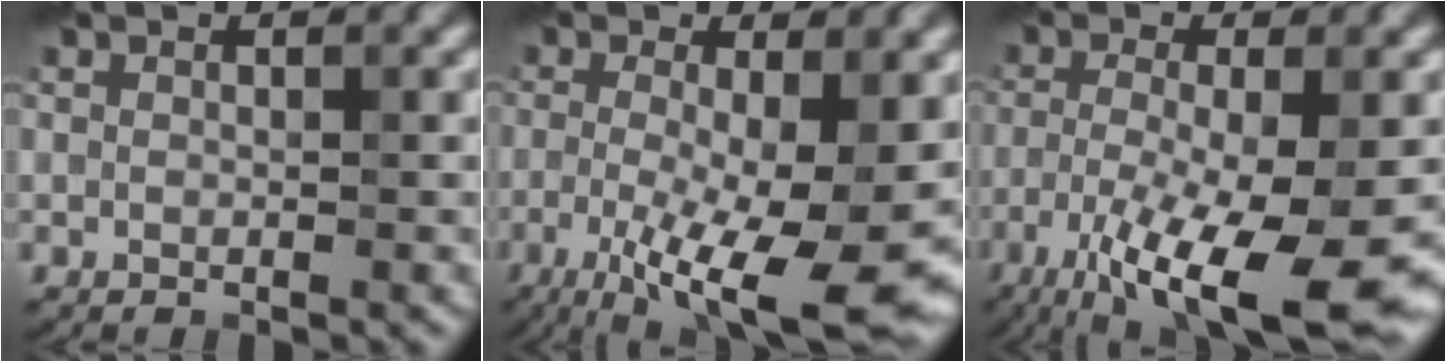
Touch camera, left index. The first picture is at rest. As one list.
[{"total": 12.2, "force": [-3.1, 3.2, 11.4], "torque": [-0.177, -0.020, -0.044]}, {"total": 11.6, "force": [-5.6, 2.6, 9.8], "torque": [-0.184, -0.028, -0.095]}]